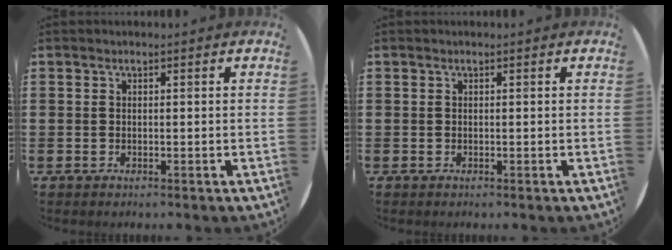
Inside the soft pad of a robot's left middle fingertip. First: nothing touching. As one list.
[{"total": 0.0}]